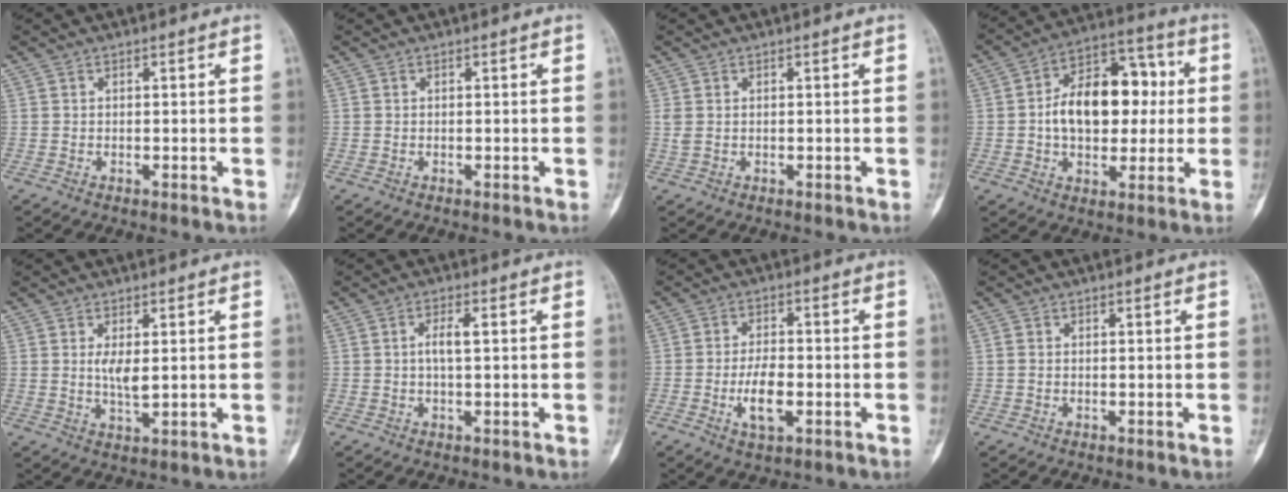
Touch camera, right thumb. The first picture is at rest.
{"total": 0.0}
{"total": 1.3, "force": [0.3, 0.7, 1.0], "torque": [-0.032, 0.006, 0.012]}
{"total": 17.1, "force": [0.9, 11.0, 13.0], "torque": [-0.164, 0.033, 0.010]}
{"total": 3.6, "force": [0.8, 1.2, 3.3], "torque": [-0.062, -0.012, 0.020]}
{"total": 3.0, "force": [0.4, 0.8, 2.9], "torque": [-0.060, 0.008, 0.007]}
{"total": 6.7, "force": [-1.9, 3.1, 5.6], "torque": [-0.100, 0.006, -0.032]}
{"total": 0.8, "force": [0.0, 0.6, 0.5], "torque": [-0.012, 0.000, 0.002]}